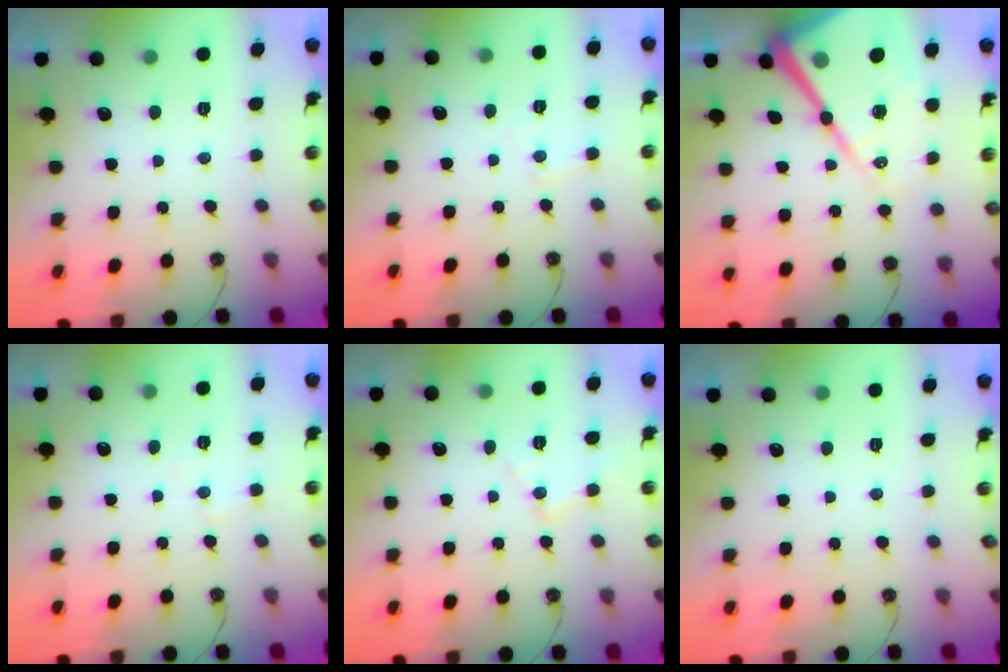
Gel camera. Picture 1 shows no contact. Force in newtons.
{"total": 5.0, "press": 4.9, "slide": 0.7}
{"total": 26.4, "press": 26.2, "slide": 2.9}
{"total": 4.0, "press": 3.9, "slide": 0.6}
{"total": 8.2, "press": 8.1, "slide": 0.6}
{"total": 0.0}